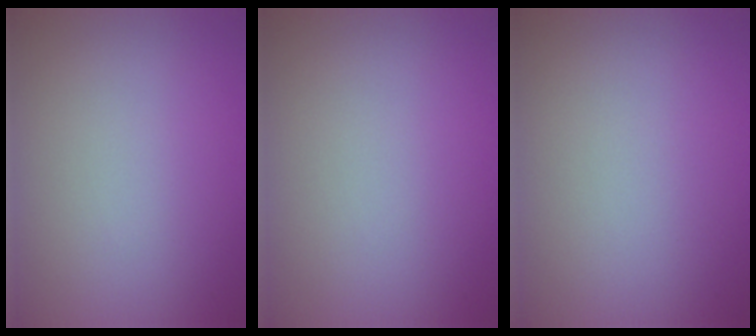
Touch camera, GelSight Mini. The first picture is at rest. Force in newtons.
{"total": 0.0}
{"total": 0.0}